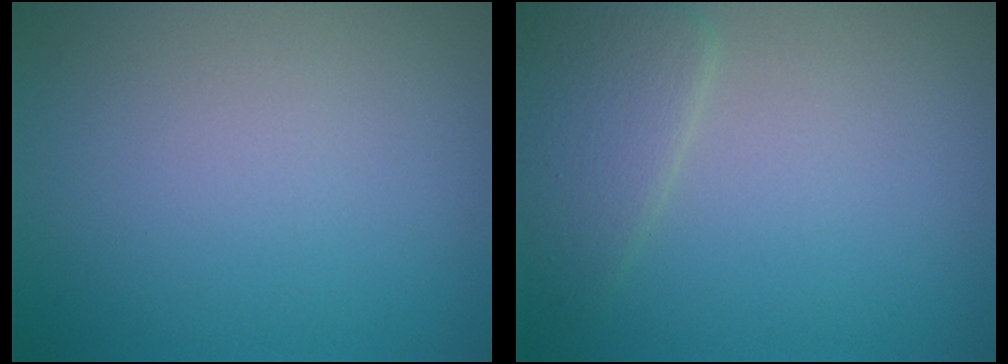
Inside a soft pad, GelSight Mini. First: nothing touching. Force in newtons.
{"total": 2.7, "press": 2.7, "slide": 0.1}